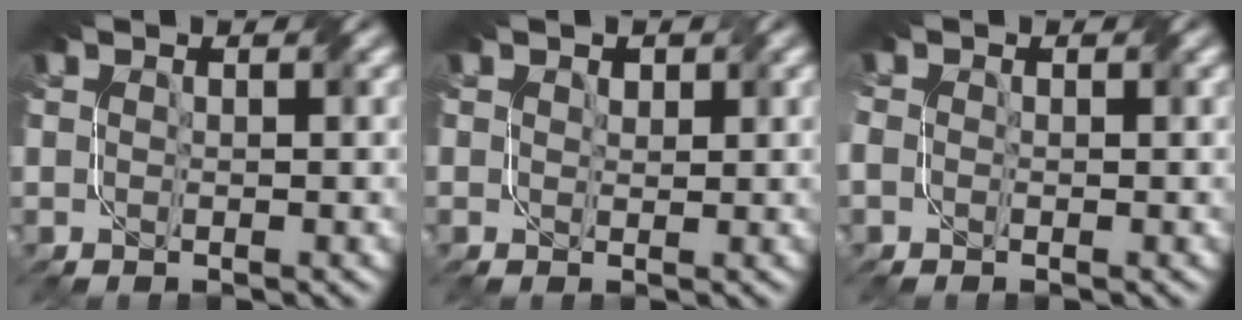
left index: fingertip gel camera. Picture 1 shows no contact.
{"total": 1.3, "force": [0.9, 0.8, 0.4], "torque": [-0.014, 0.002, 0.010]}
{"total": 1.8, "force": [-0.3, 1.4, 1.0], "torque": [-0.031, 0.007, -0.004]}